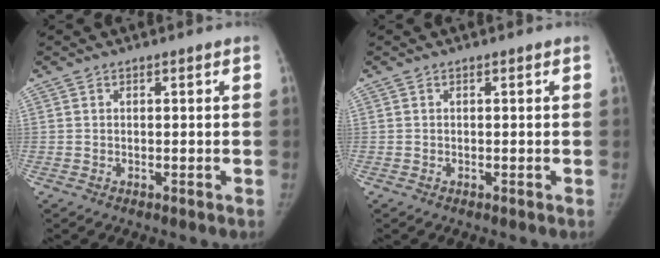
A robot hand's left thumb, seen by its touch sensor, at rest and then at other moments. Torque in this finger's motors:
{"motor_torque": [-0.09, 0.10, 0.24, -0.10, 0.01]}